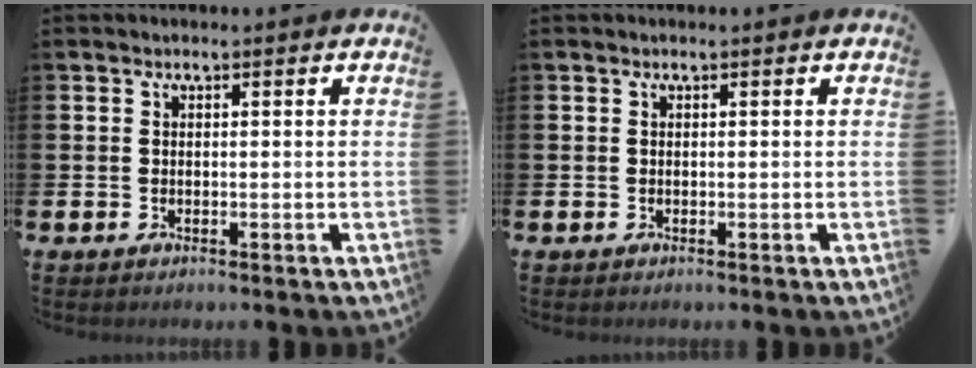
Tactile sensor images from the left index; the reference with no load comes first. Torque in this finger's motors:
{"motor_torque": [-0.01, 0.00, 0.00, 0.01]}